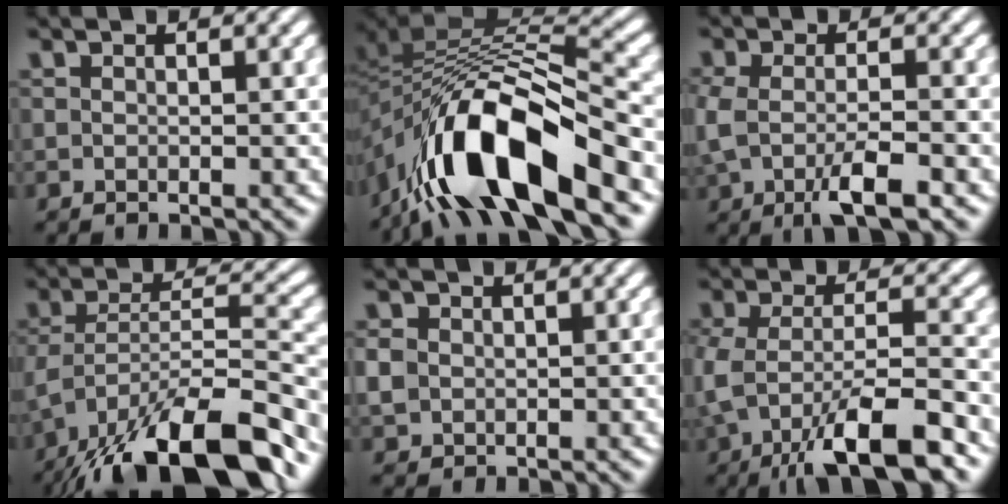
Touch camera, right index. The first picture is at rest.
{"total": 12.2, "force": [-3.8, 6.5, 9.7], "torque": [-0.186, -0.031, -0.054]}
{"total": 3.9, "force": [-0.6, 1.4, 3.6], "torque": [-0.079, -0.019, 0.001]}
{"total": 10.7, "force": [-5.4, 5.2, 7.7], "torque": [-0.148, -0.043, -0.063]}
{"total": 1.5, "force": [0.8, 1.2, 0.3], "torque": [-0.017, -0.006, 0.019]}
{"total": 7.1, "force": [-2.7, 2.9, 5.9], "torque": [-0.119, -0.033, -0.025]}